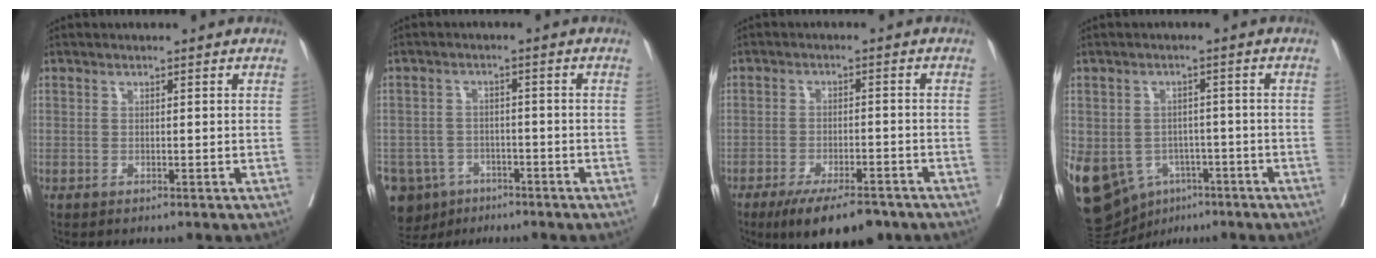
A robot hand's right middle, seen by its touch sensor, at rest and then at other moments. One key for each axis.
{"total": 11.5, "fx": -7.0, "fy": 8.6, "fz": 3.0, "tx": -0.084, "ty": -0.001, "tz": -0.100}
{"total": 10.2, "fx": -7.7, "fy": 3.0, "fz": 6.0, "tx": -0.087, "ty": -0.010, "tz": -0.122}
{"total": 23.4, "fx": -9.9, "fy": 18.1, "fz": 11.1, "tx": -0.335, "ty": -0.013, "tz": -0.135}